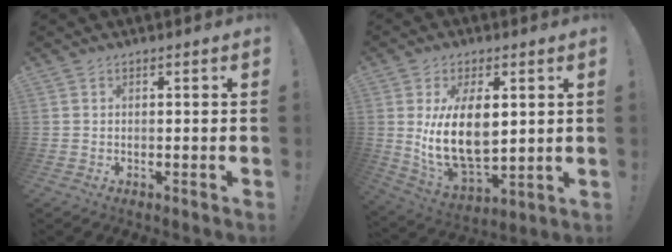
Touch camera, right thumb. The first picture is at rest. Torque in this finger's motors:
{"motor_torque": [1.91, 3.10, 0.95, -0.55, 0.53]}